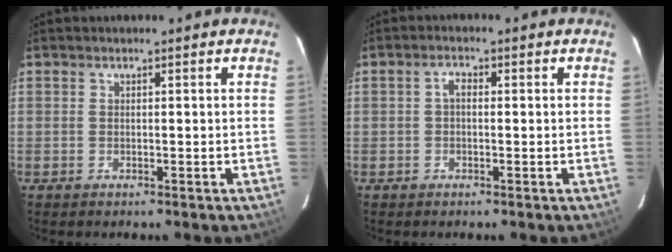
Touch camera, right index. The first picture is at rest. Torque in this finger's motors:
{"motor_torque": [0.16, -0.06, 0.13, 0.03]}